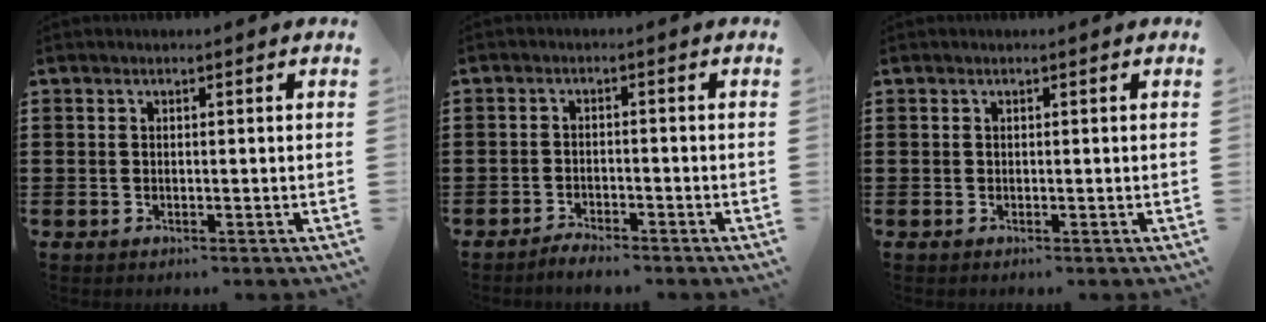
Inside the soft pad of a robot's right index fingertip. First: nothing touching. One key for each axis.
{"total": 2.1, "fx": -2.0, "fy": 0.2, "fz": 0.0, "tx": -0.007, "ty": 0.003, "tz": -0.043}
{"total": 0.0}